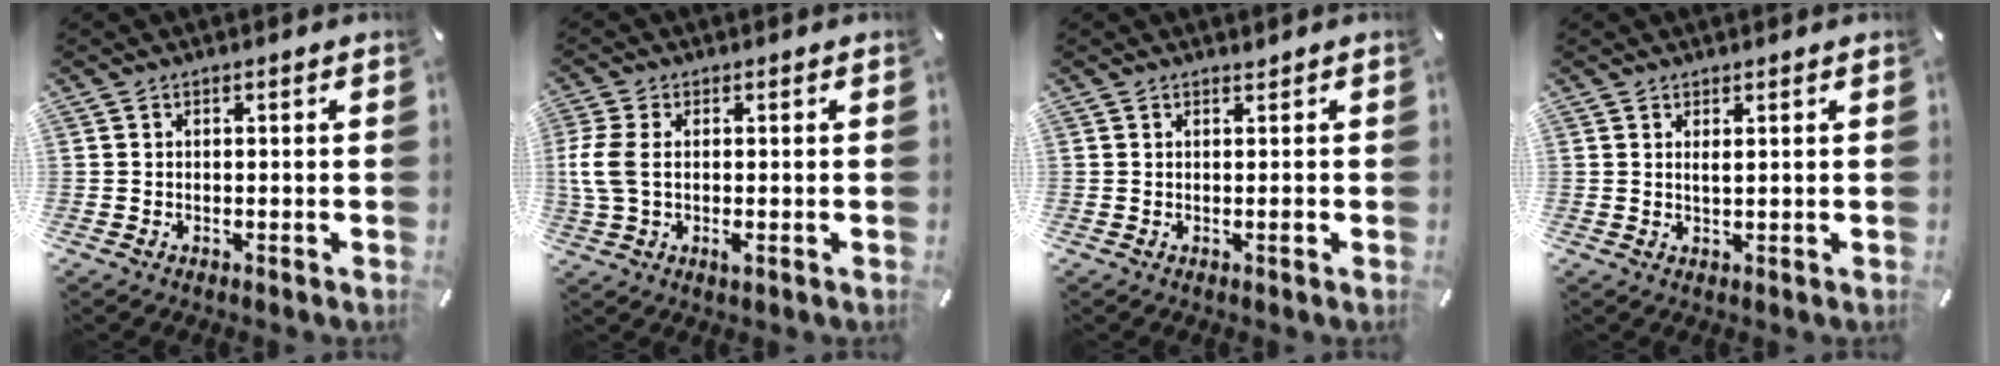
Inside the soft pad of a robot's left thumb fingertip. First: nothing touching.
{"total": 6.8, "force": [-0.1, 3.5, 5.8], "torque": [-0.140, -0.008, -0.007]}
{"total": 0.7, "force": [0.0, 0.1, 0.7], "torque": [-0.006, -0.006, -0.001]}
{"total": 1.3, "force": [0.7, 0.2, 1.1], "torque": [-0.023, -0.001, 0.012]}